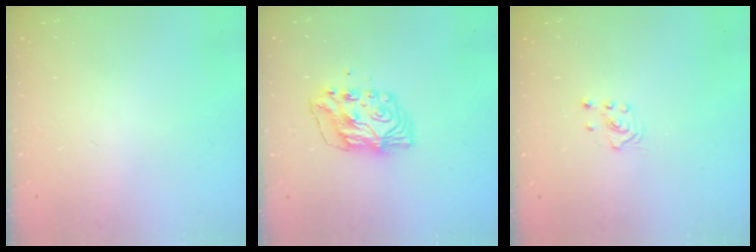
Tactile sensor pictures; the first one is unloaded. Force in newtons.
{"total": 7.0, "press": 7.0, "slide": 0.6}
{"total": 2.0, "press": 2.0, "slide": 0.3}